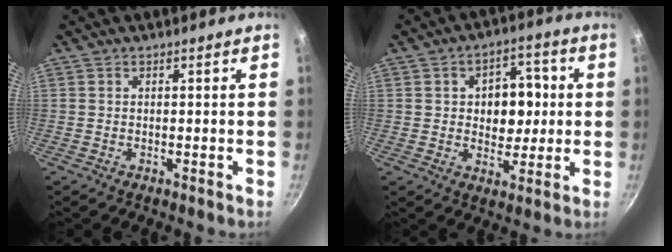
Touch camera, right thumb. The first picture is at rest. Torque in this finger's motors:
{"motor_torque": [-0.12, 0.49, 0.16, 0.15, 0.10]}